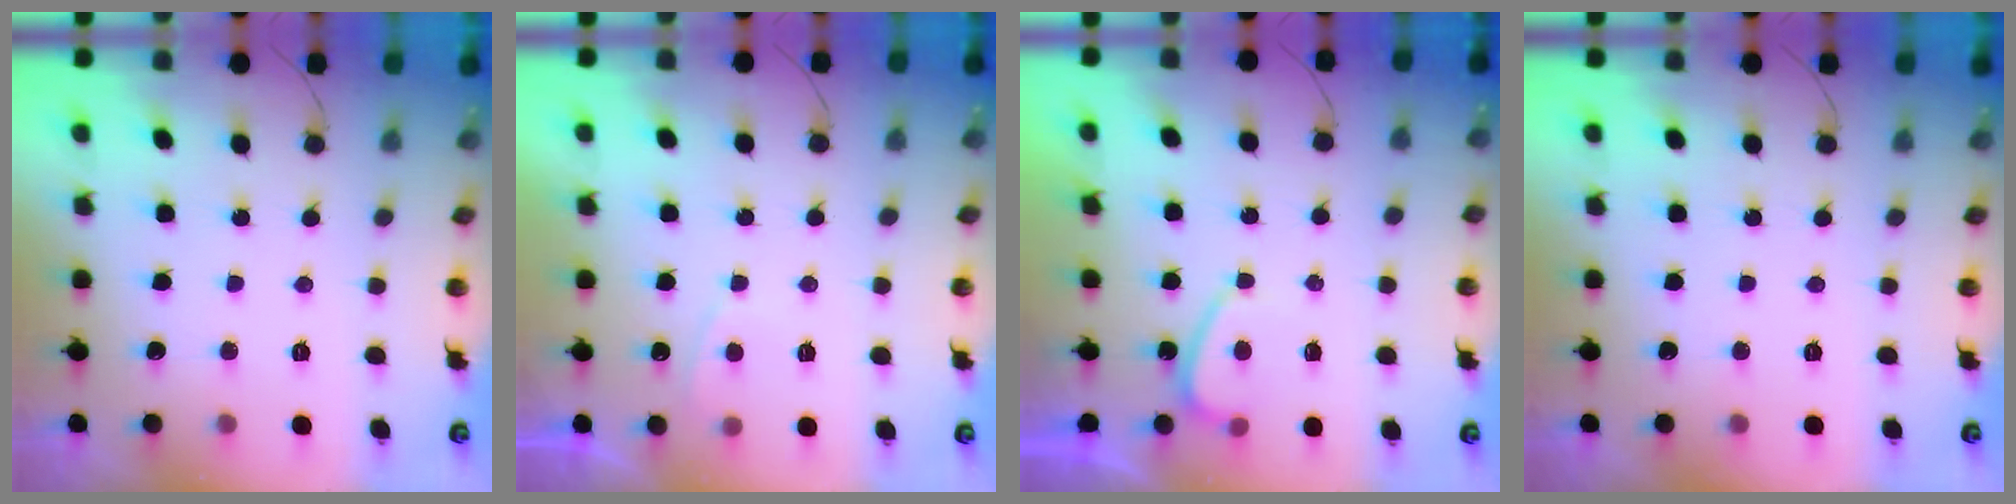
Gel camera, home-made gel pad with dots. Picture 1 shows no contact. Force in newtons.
{"total": 1.8, "press": 1.7, "slide": 0.6}
{"total": 2.2, "press": 2.1, "slide": 0.6}
{"total": 0.0}